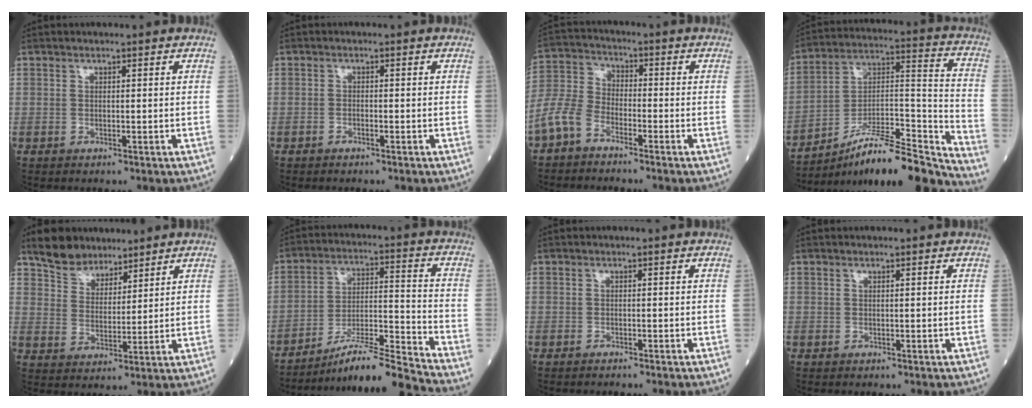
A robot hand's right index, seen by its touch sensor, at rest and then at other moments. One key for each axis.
{"total": 0.7, "fx": -0.6, "fy": 0.2, "fz": 0.3, "tx": -0.008, "ty": 0.001, "tz": -0.012}
{"total": 6.7, "fx": -4.6, "fy": 3.3, "fz": 3.6, "tx": -0.101, "ty": 0.002, "tz": -0.107}
{"total": 19.4, "fx": -17.1, "fy": -0.2, "fz": 9.2, "tx": -0.136, "ty": 0.032, "tz": -0.286}
{"total": 7.1, "fx": 5.9, "fy": 3.5, "fz": 1.5, "tx": -0.034, "ty": 0.017, "tz": 0.114}
{"total": 13.1, "fx": -11.9, "fy": -2.7, "fz": 4.8, "tx": -0.072, "ty": 0.012, "tz": -0.208}
{"total": 1.5, "fx": -1.3, "fy": -0.2, "fz": 0.6, "tx": -0.008, "ty": 0.002, "tz": -0.017}
{"total": 0.0}